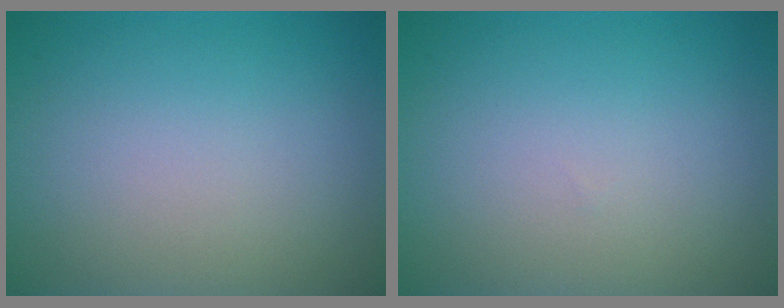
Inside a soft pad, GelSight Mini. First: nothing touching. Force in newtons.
{"total": 0.0}